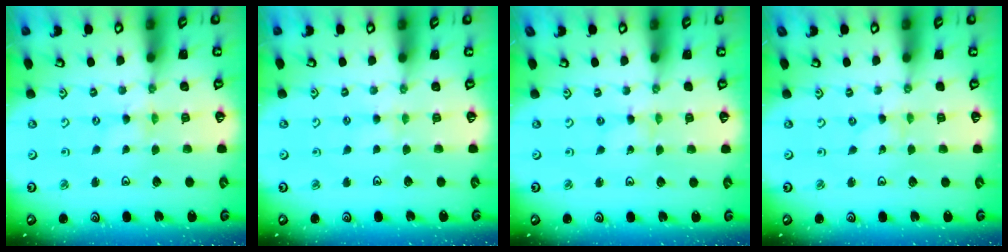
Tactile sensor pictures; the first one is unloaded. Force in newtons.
{"total": 2.4, "press": 2.3, "slide": 0.4}
{"total": 0.6, "press": 0.6, "slide": 0.1}
{"total": 0.0}